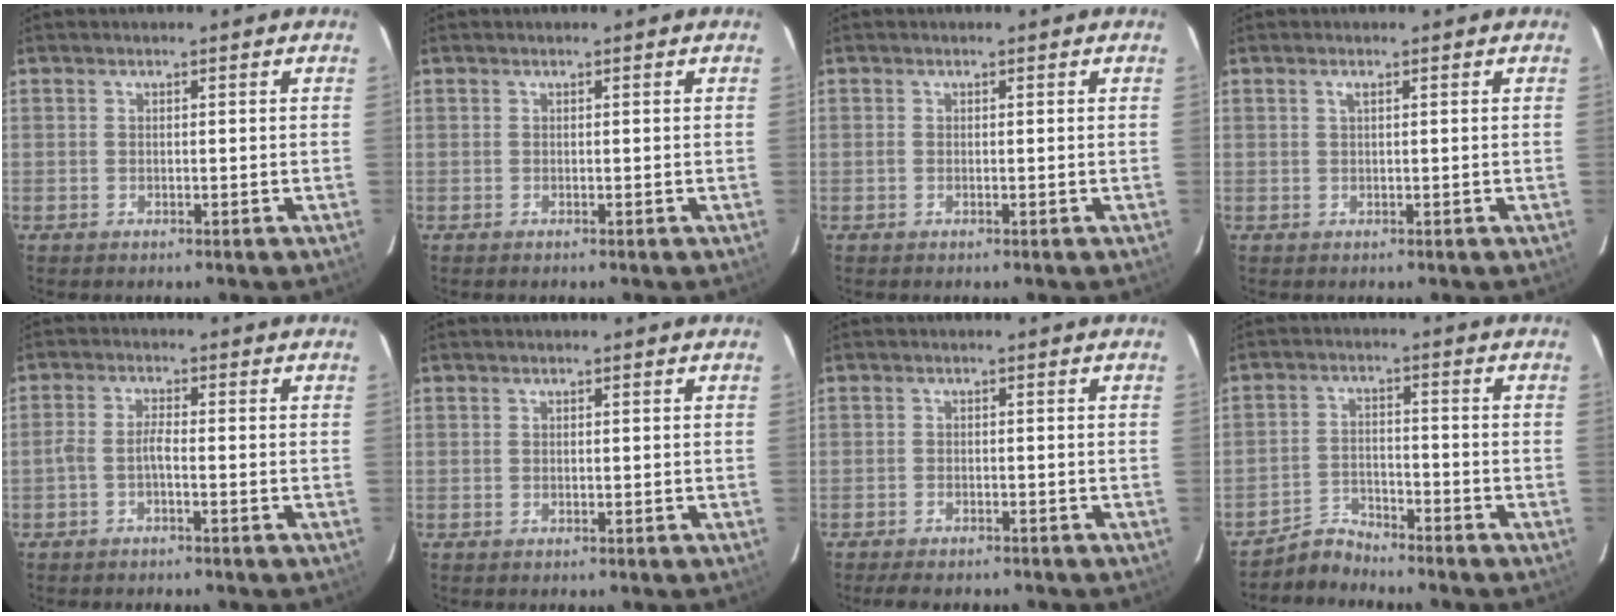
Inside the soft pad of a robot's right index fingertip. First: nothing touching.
{"total": 0.0}
{"total": 0.0}
{"total": 0.7, "force": [0.3, 0.0, 0.6], "torque": [-0.012, 0.003, 0.004]}
{"total": 2.4, "force": [-1.4, 0.4, 1.9], "torque": [-0.049, 0.009, -0.031]}
{"total": 0.0}
{"total": 5.4, "force": [-4.7, 1.6, 2.2], "torque": [-0.055, -0.010, -0.070]}
{"total": 4.6, "force": [-4.5, 0.7, -0.6], "torque": [0.005, 0.016, -0.084]}